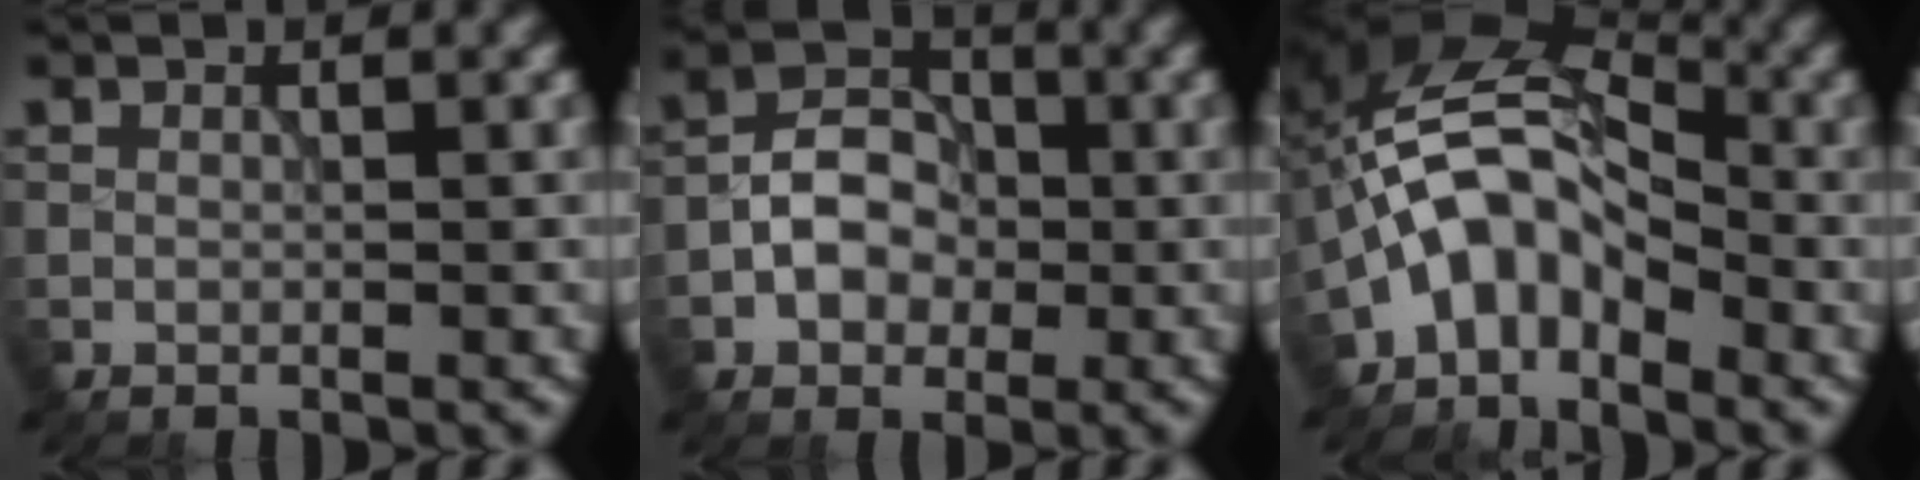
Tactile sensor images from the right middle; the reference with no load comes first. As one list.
[{"total": 4.3, "force": [-1.1, 3.3, 2.6], "torque": [-0.033, 0.008, -0.022]}, {"total": 6.6, "force": [-3.2, 4.0, 4.2], "torque": [-0.072, 0.018, -0.070]}]